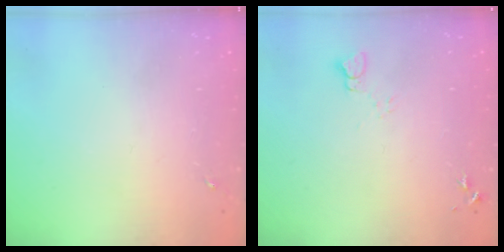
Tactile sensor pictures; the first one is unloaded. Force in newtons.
{"total": 3.7, "press": 3.7, "slide": 0.4}